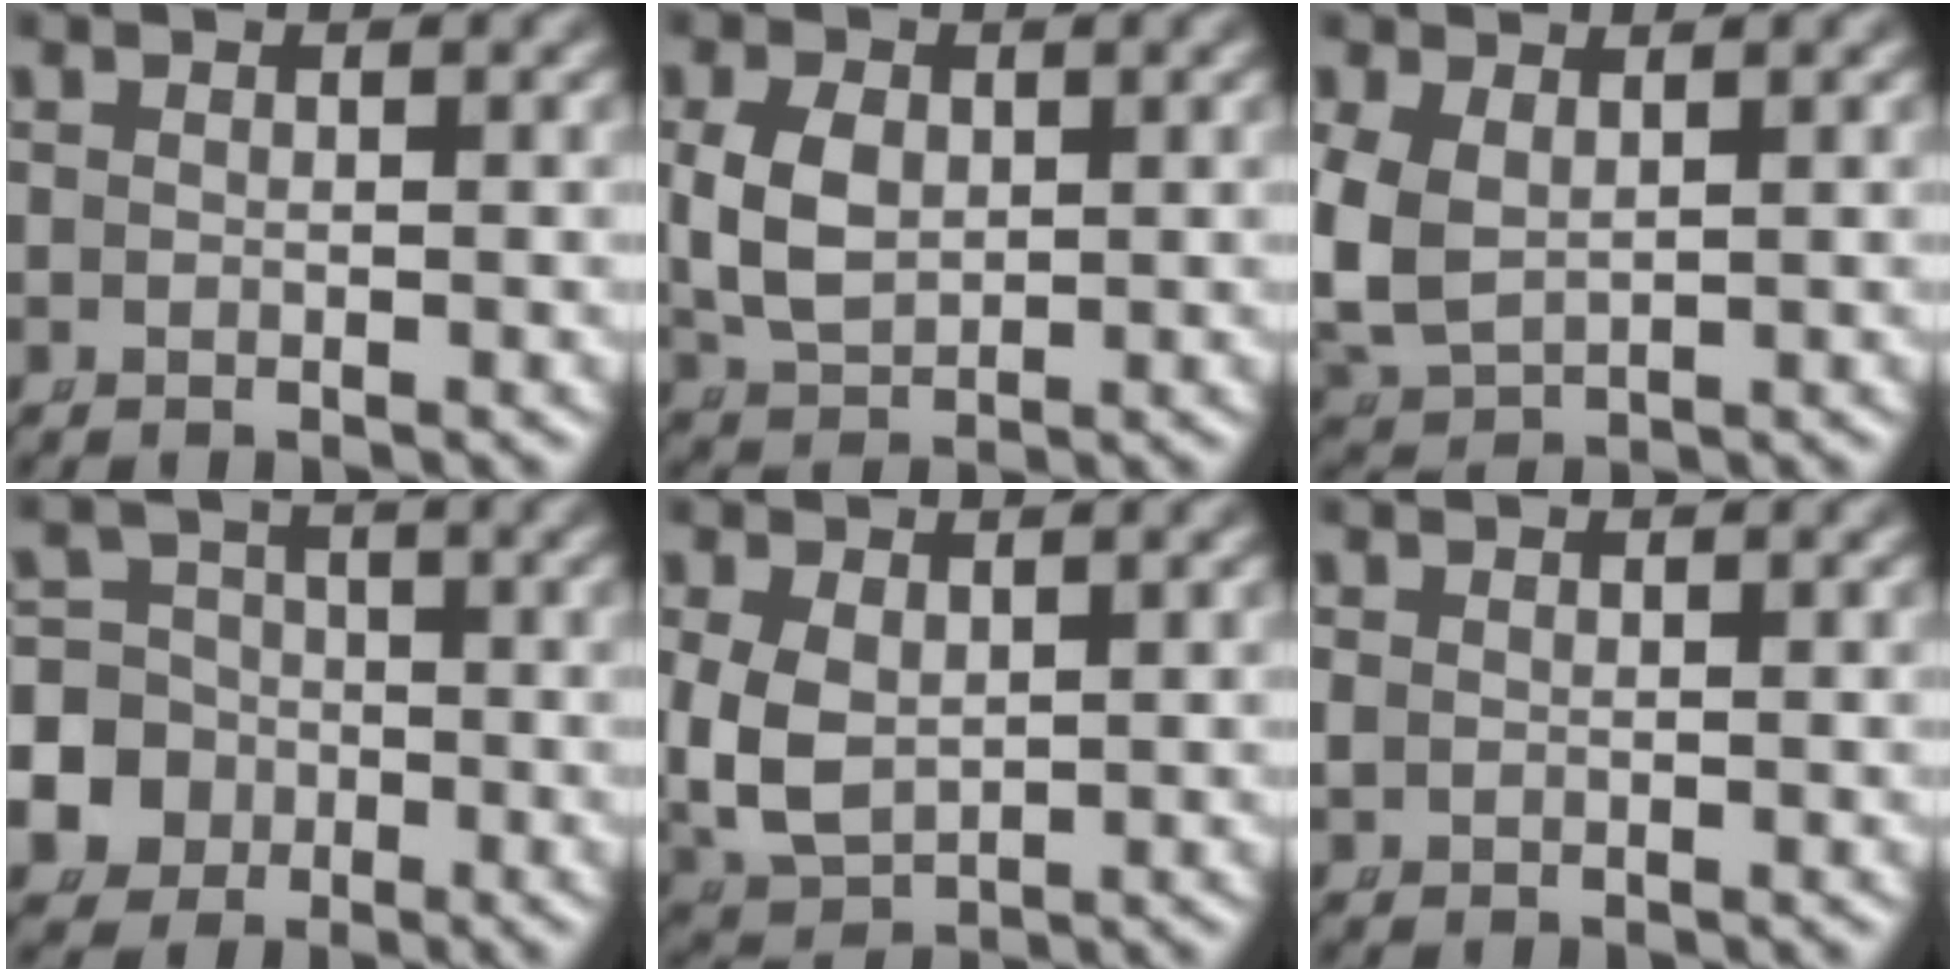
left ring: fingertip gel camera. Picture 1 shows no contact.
{"total": 4.5, "force": [0.2, 3.3, 3.0], "torque": [-0.077, -0.018, 0.021]}
{"total": 6.5, "force": [-0.1, 5.6, 3.3], "torque": [-0.122, -0.032, 0.017]}
{"total": 13.1, "force": [-4.0, 12.2, 2.7], "torque": [-0.097, -0.058, -0.069]}
{"total": 6.3, "force": [-0.4, 5.3, 3.3], "torque": [-0.106, -0.034, 0.015]}
{"total": 0.9, "force": [0.0, 0.9, 0.4], "torque": [-0.021, -0.009, 0.007]}